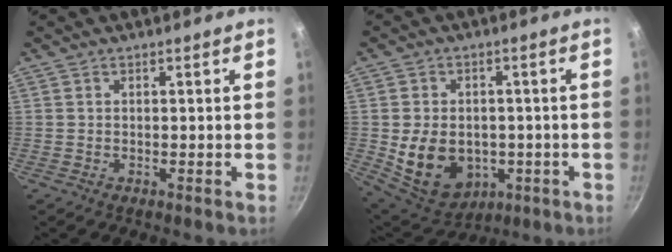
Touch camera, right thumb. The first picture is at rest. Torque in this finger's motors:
{"motor_torque": [-0.33, 0.97, 0.72, 0.65, 0.27]}